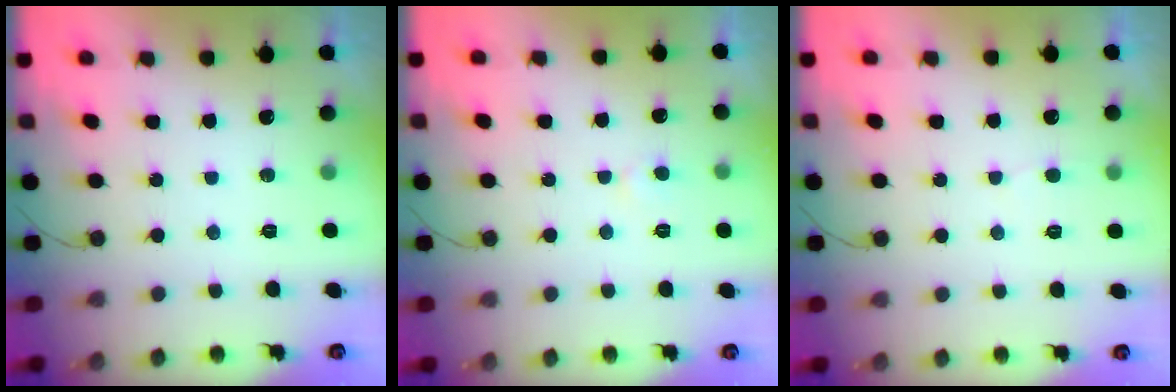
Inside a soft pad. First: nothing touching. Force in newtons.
{"total": 3.7, "press": 3.7, "slide": 0.4}
{"total": 3.4, "press": 3.4, "slide": 0.3}